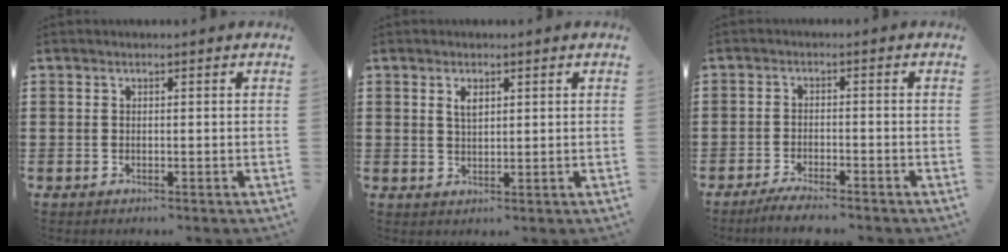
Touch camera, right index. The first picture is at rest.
{"total": 2.1, "force": [1.0, 0.9, 1.6], "torque": [-0.035, 0.004, 0.018]}
{"total": 2.8, "force": [-2.7, 0.0, 0.7], "torque": [-0.013, 0.003, -0.054]}